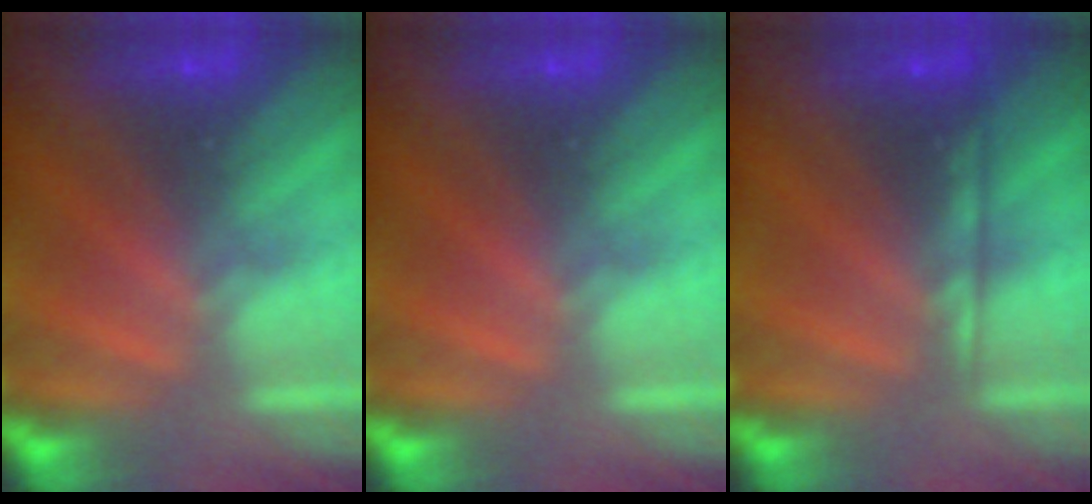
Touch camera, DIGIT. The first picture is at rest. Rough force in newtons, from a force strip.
{"total": 0.0}
{"total": 2.1}